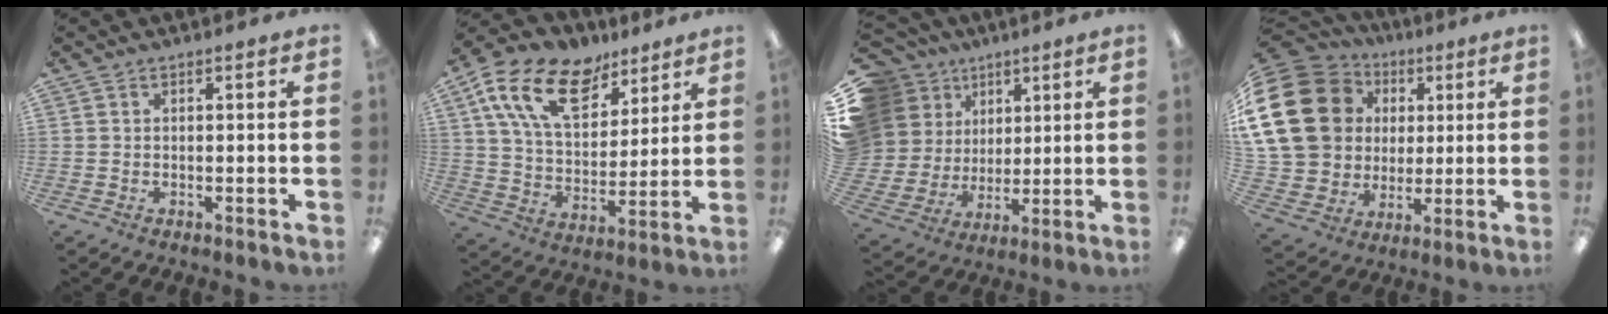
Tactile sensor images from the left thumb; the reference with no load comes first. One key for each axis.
{"total": 19.0, "fx": 11.0, "fy": 10.7, "fz": 11.3, "tx": -0.207, "ty": -0.040, "tz": 0.201}
{"total": 16.7, "fx": 6.6, "fy": 14.3, "fz": 5.6, "tx": -0.139, "ty": -0.037, "tz": 0.148}
{"total": 22.8, "fx": 5.8, "fy": 18.8, "fz": 11.6, "tx": -0.233, "ty": -0.003, "tz": 0.127}